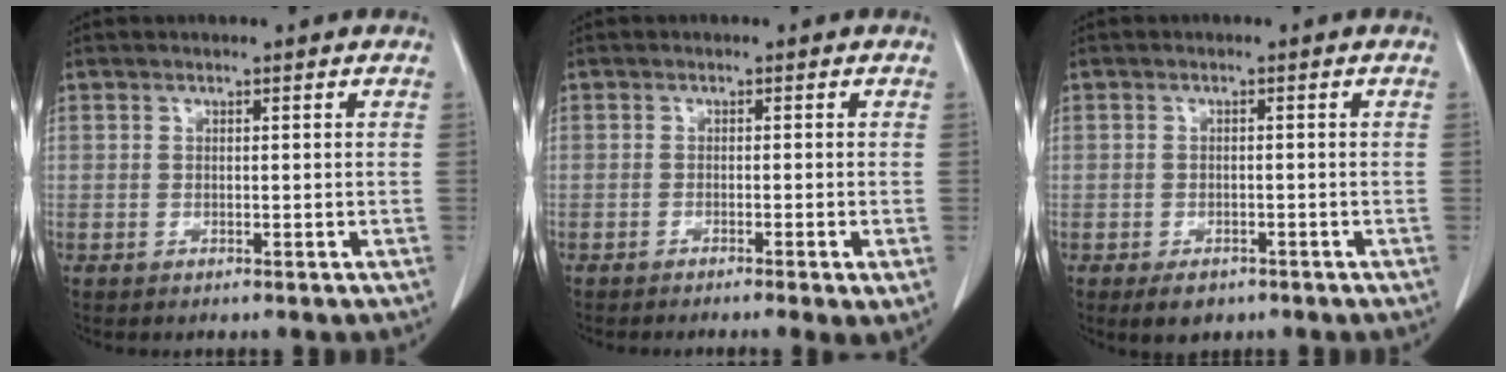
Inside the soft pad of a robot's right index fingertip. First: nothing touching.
{"total": 4.0, "force": [-2.3, 0.0, 3.2], "torque": [-0.036, -0.011, -0.035]}
{"total": 3.1, "force": [-2.0, 2.0, 1.4], "torque": [-0.019, -0.001, -0.020]}